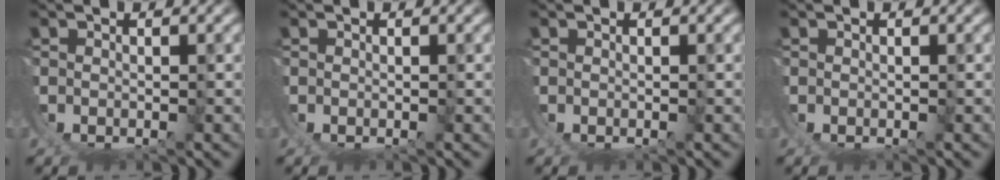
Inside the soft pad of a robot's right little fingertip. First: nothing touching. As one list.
[{"total": 0.0}, {"total": 0.0}, {"total": 0.0}]